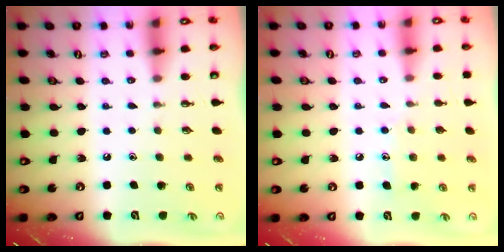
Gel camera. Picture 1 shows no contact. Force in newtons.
{"total": 7.5, "press": 7.5, "slide": 0.1}